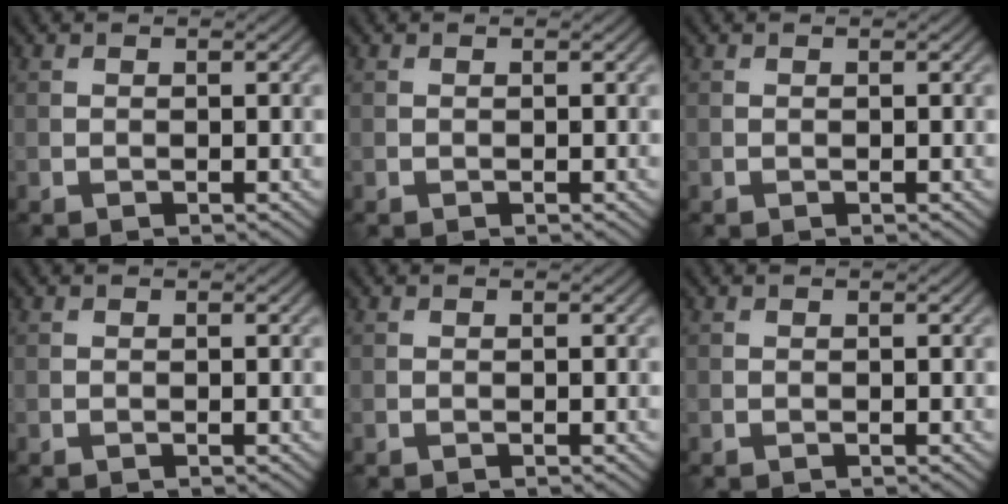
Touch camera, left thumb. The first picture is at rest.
{"total": 0.0}
{"total": 0.0}
{"total": 0.0}
{"total": 0.0}
{"total": 0.0}